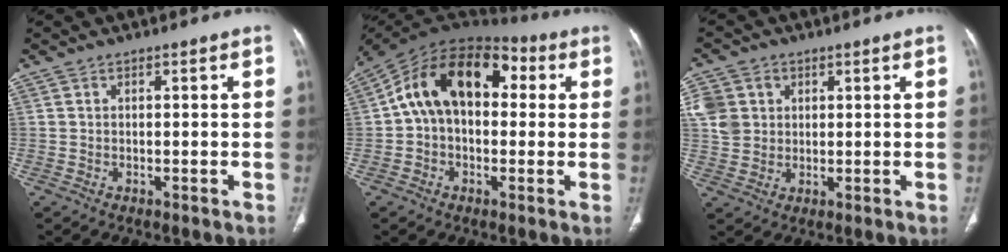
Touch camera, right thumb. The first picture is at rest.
{"total": 17.3, "force": [2.9, 11.3, 12.8], "torque": [-0.183, 0.050, 0.036]}
{"total": 7.9, "force": [2.0, 6.8, 3.4], "torque": [-0.056, 0.001, 0.043]}